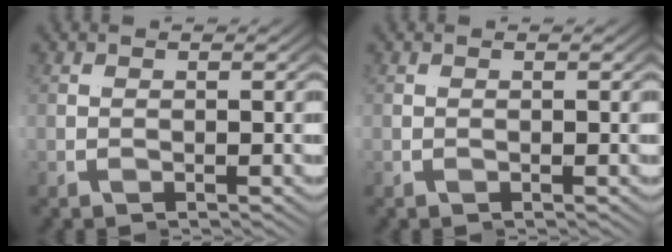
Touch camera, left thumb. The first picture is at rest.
{"total": 0.0}